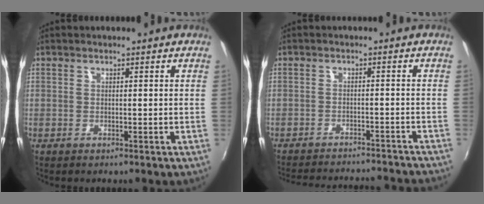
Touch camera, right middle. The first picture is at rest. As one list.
[{"total": 19.5, "force": [-17.8, 3.0, 7.4], "torque": [-0.142, -0.014, -0.234]}]